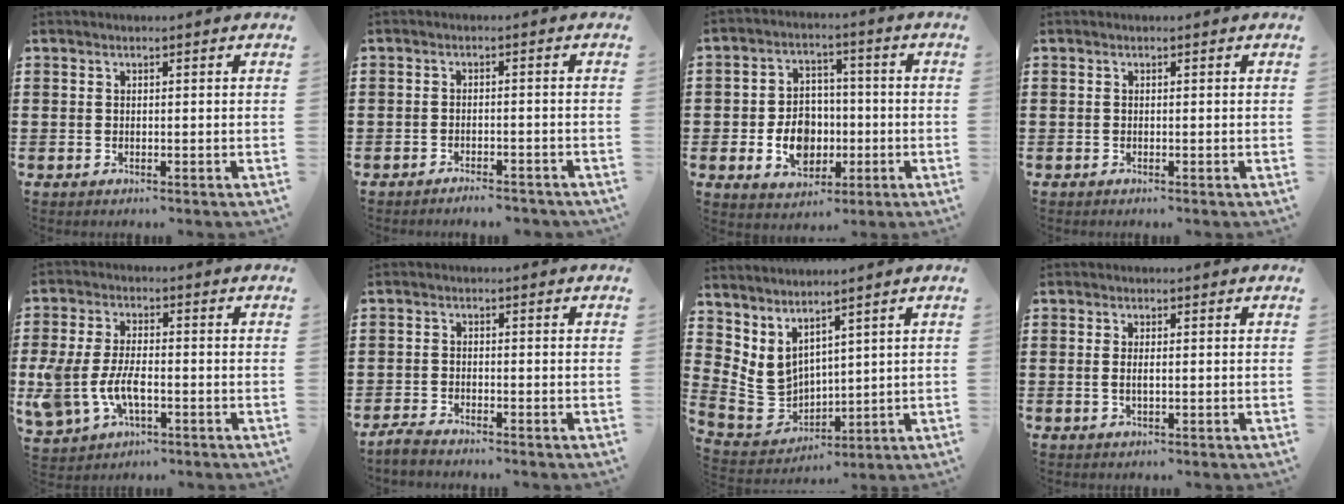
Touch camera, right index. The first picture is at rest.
{"total": 2.1, "force": [-2.1, 0.1, 0.4], "torque": [-0.010, 0.001, -0.043]}
{"total": 7.7, "force": [-1.5, 6.1, 4.5], "torque": [-0.086, 0.006, -0.029]}
{"total": 0.0}
{"total": 7.4, "force": [-1.8, 4.2, 5.8], "torque": [-0.141, 0.000, -0.037]}
{"total": 1.9, "force": [-1.9, 0.1, 0.2], "torque": [-0.008, 0.003, -0.038]}
{"total": 5.4, "force": [2.6, 4.1, 2.5], "torque": [-0.095, -0.024, 0.046]}
{"total": 1.5, "force": [-0.1, 0.4, 1.5], "torque": [-0.035, -0.003, -0.004]}